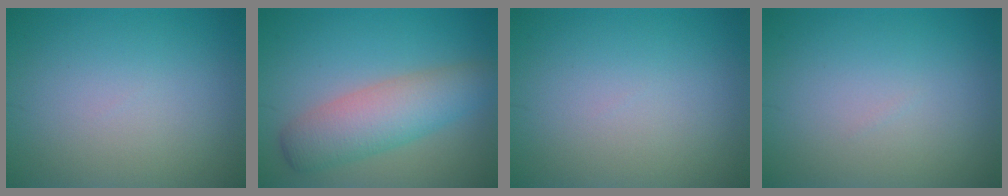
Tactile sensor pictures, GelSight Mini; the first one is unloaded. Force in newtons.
{"total": 5.5, "press": 5.5, "slide": 0.1}
{"total": 0.0}
{"total": 0.0}